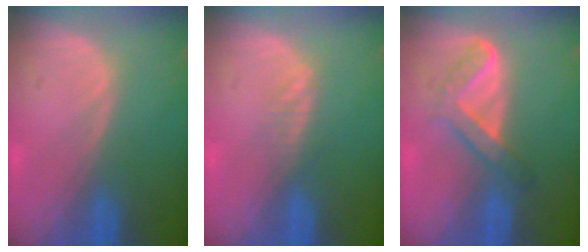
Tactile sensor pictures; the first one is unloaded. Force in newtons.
{"total": 1.6, "press": 1.6, "slide": 0.1}
{"total": 4.8, "press": 4.7, "slide": 0.7}